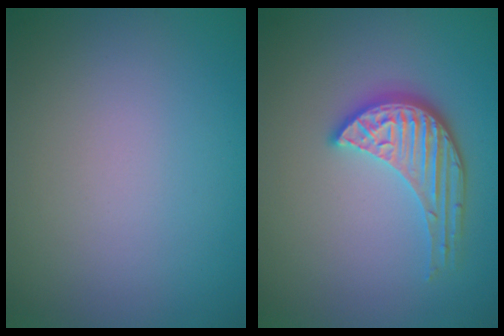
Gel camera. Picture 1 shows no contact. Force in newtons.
{"total": 4.1, "press": 3.5, "slide": 2.2}